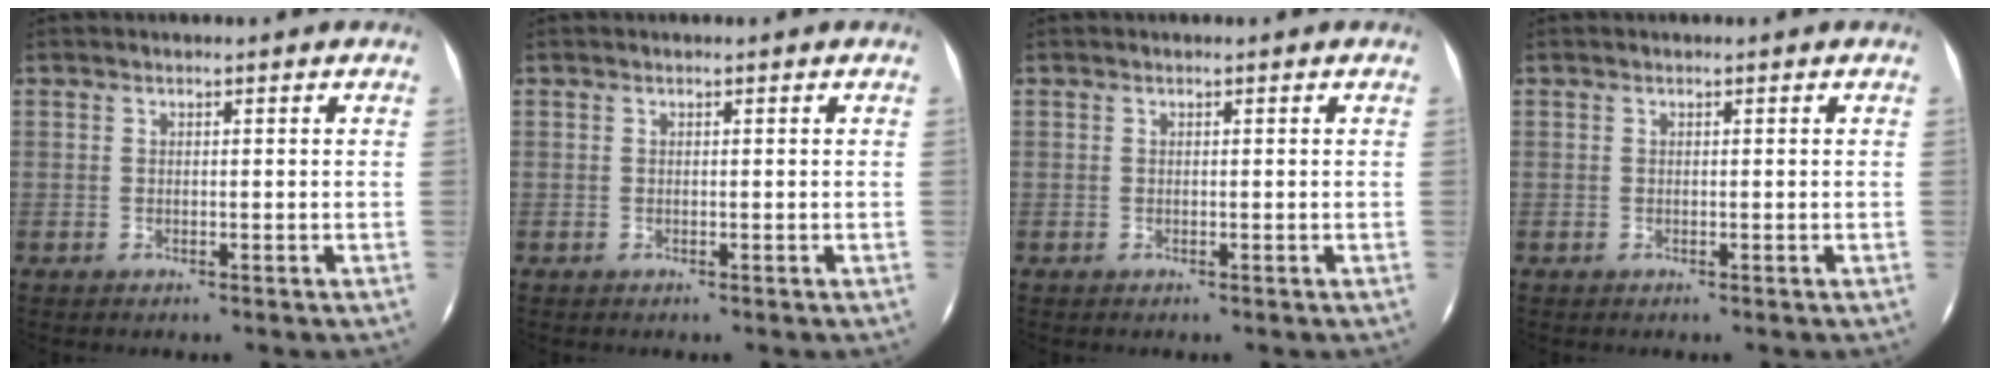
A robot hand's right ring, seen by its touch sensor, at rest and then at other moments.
{"total": 0.0}
{"total": 0.0}
{"total": 0.0}